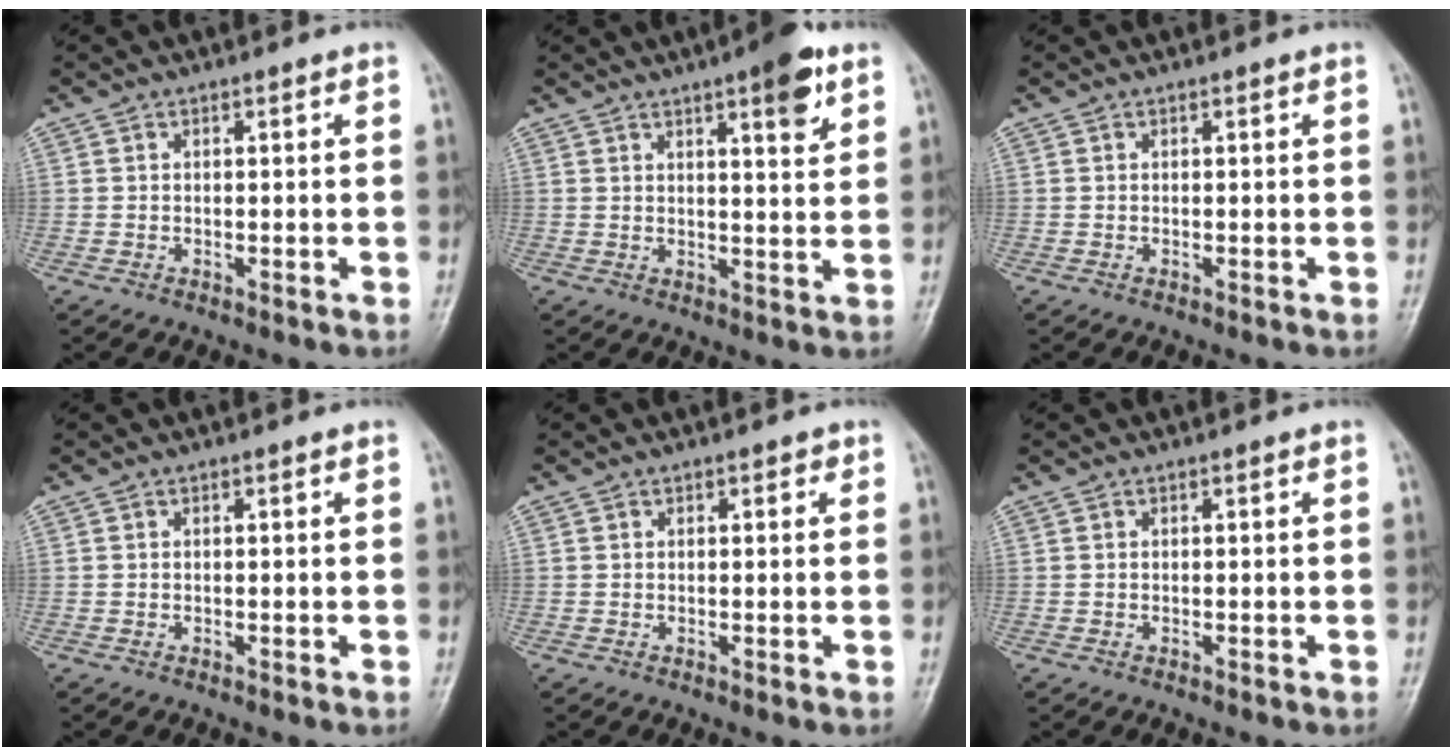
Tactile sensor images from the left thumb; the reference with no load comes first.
{"total": 7.5, "force": [4.2, 1.9, 6.0], "torque": [-0.072, -0.018, 0.053]}
{"total": 0.0}
{"total": 0.0}
{"total": 1.2, "force": [0.6, 0.7, 0.8], "torque": [-0.002, 0.001, 0.004]}
{"total": 0.0}